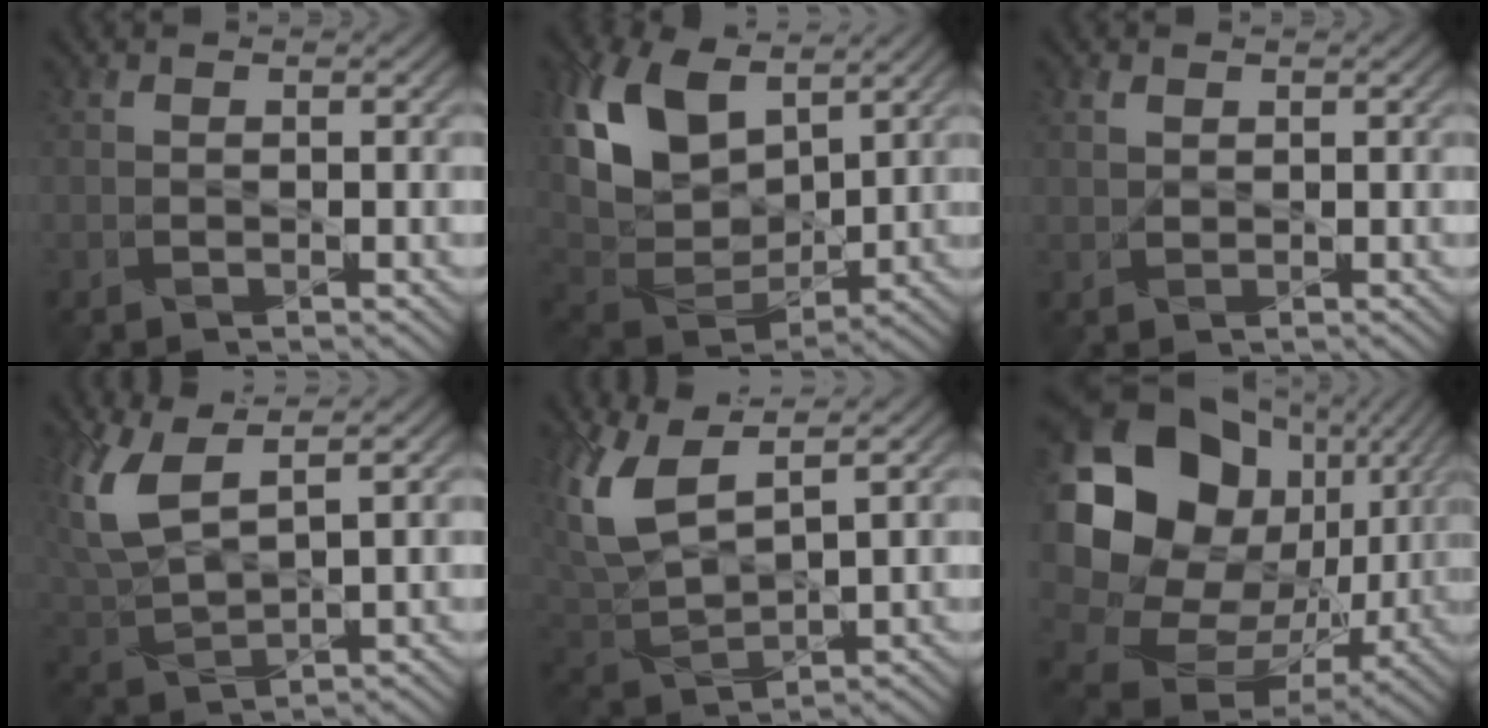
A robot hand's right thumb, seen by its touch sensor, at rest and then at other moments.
{"total": 14.4, "force": [5.9, 8.8, 9.8], "torque": [-0.244, 0.017, 0.111]}
{"total": 1.3, "force": [0.8, 0.8, 0.7], "torque": [-0.019, 0.001, 0.019]}
{"total": 8.6, "force": [4.4, 3.3, 6.6], "torque": [-0.173, 0.005, 0.091]}
{"total": 9.6, "force": [5.5, 3.6, 7.0], "torque": [-0.186, 0.010, 0.111]}
{"total": 21.7, "force": [4.3, 17.1, 12.6], "torque": [-0.311, 0.004, 0.106]}